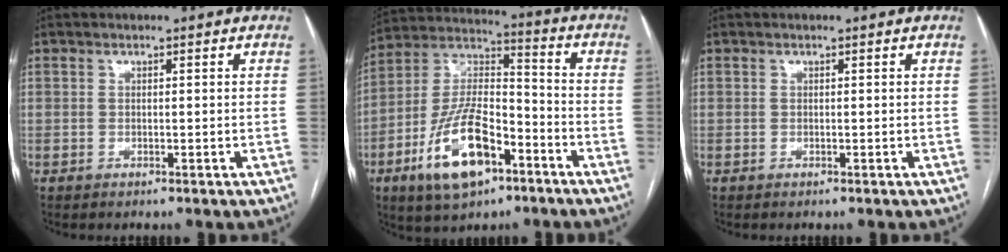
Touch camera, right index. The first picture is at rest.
{"total": 16.0, "force": [-7.7, 6.6, 12.3], "torque": [-0.249, 0.009, -0.135]}
{"total": 0.0}